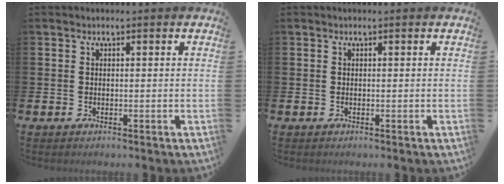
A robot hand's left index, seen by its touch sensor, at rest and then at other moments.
{"total": 0.0}